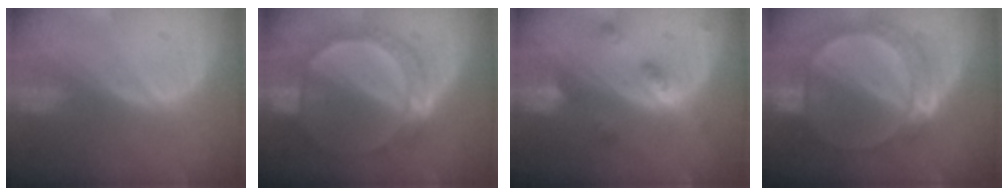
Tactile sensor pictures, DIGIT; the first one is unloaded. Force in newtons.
{"total": 6.8, "press": 6.8, "slide": 0.8}
{"total": 5.3, "press": 4.6, "slide": 2.5}
{"total": 8.2, "press": 7.7, "slide": 2.7}